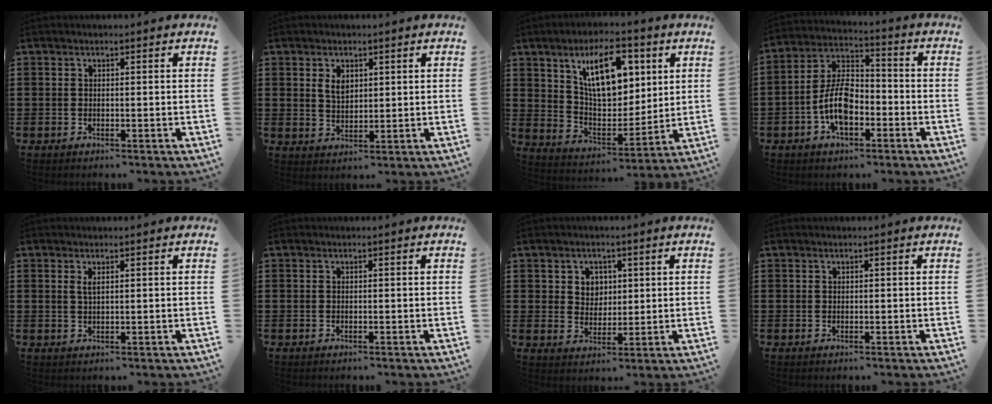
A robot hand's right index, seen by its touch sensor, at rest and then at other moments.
{"total": 3.1, "force": [1.3, 1.9, 2.0], "torque": [-0.038, 0.003, 0.021]}
{"total": 12.4, "force": [5.4, 6.3, 9.1], "torque": [-0.164, 0.002, 0.094]}
{"total": 8.5, "force": [-3.1, 4.6, 6.4], "torque": [-0.149, 0.005, -0.064]}
{"total": 1.3, "force": [0.6, 0.4, 1.1], "torque": [-0.024, 0.003, 0.009]}
{"total": 0.0}
{"total": 3.6, "force": [1.5, 3.2, 0.7], "torque": [-0.021, 0.010, 0.024]}
{"total": 0.0}